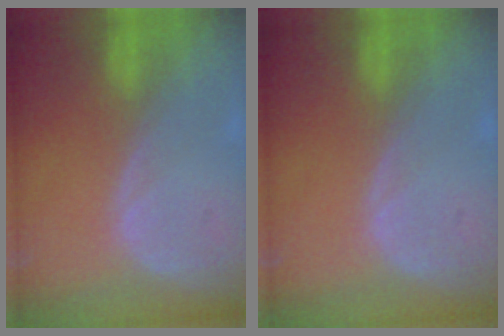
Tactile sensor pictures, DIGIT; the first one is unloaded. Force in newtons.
{"total": 0.0}